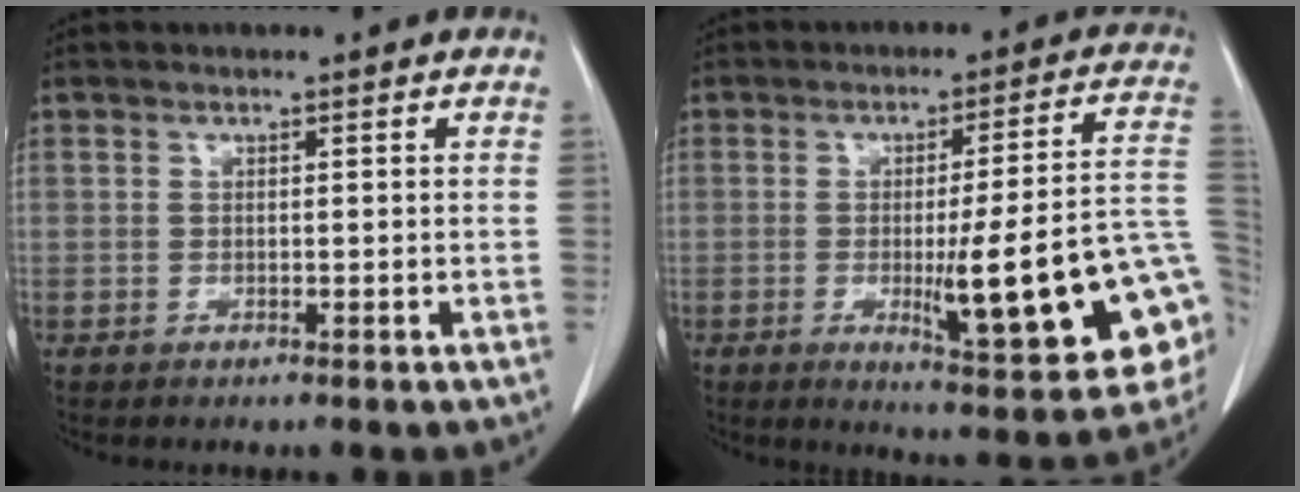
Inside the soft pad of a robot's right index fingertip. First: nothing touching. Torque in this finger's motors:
{"motor_torque": [1.30, -0.84, 0.76, 0.14]}